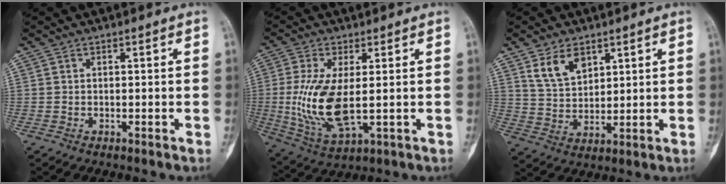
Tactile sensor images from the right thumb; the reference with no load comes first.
{"total": 12.8, "force": [-0.2, 5.2, 11.7], "torque": [-0.255, -0.016, 0.009]}
{"total": 7.3, "force": [4.2, 4.4, 4.0], "torque": [-0.058, -0.024, 0.089]}